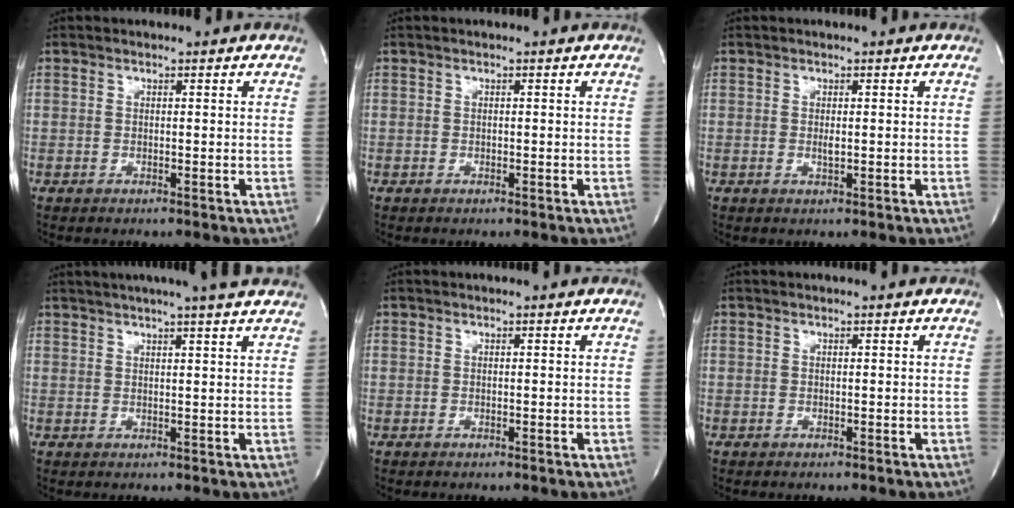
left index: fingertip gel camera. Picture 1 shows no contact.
{"total": 0.0}
{"total": 0.8, "force": [0.0, 0.2, 0.8], "torque": [-0.018, -0.005, 0.000]}
{"total": 11.6, "force": [9.8, -0.3, 6.1], "torque": [-0.103, 0.021, 0.116]}
{"total": 0.0}
{"total": 0.0}